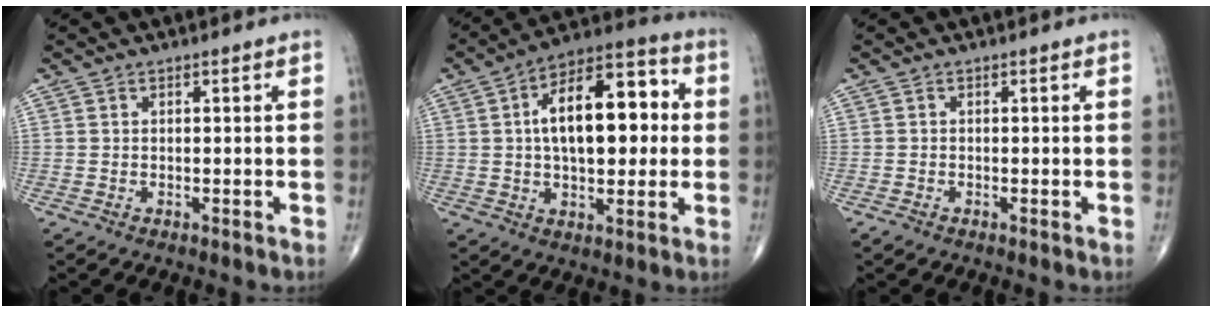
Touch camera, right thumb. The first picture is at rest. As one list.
[{"total": 18.2, "force": [2.2, 9.2, 15.6], "torque": [-0.217, 0.026, 0.027]}, {"total": 1.0, "force": [-0.7, 0.4, 0.6], "torque": [-0.014, -0.003, -0.016]}]